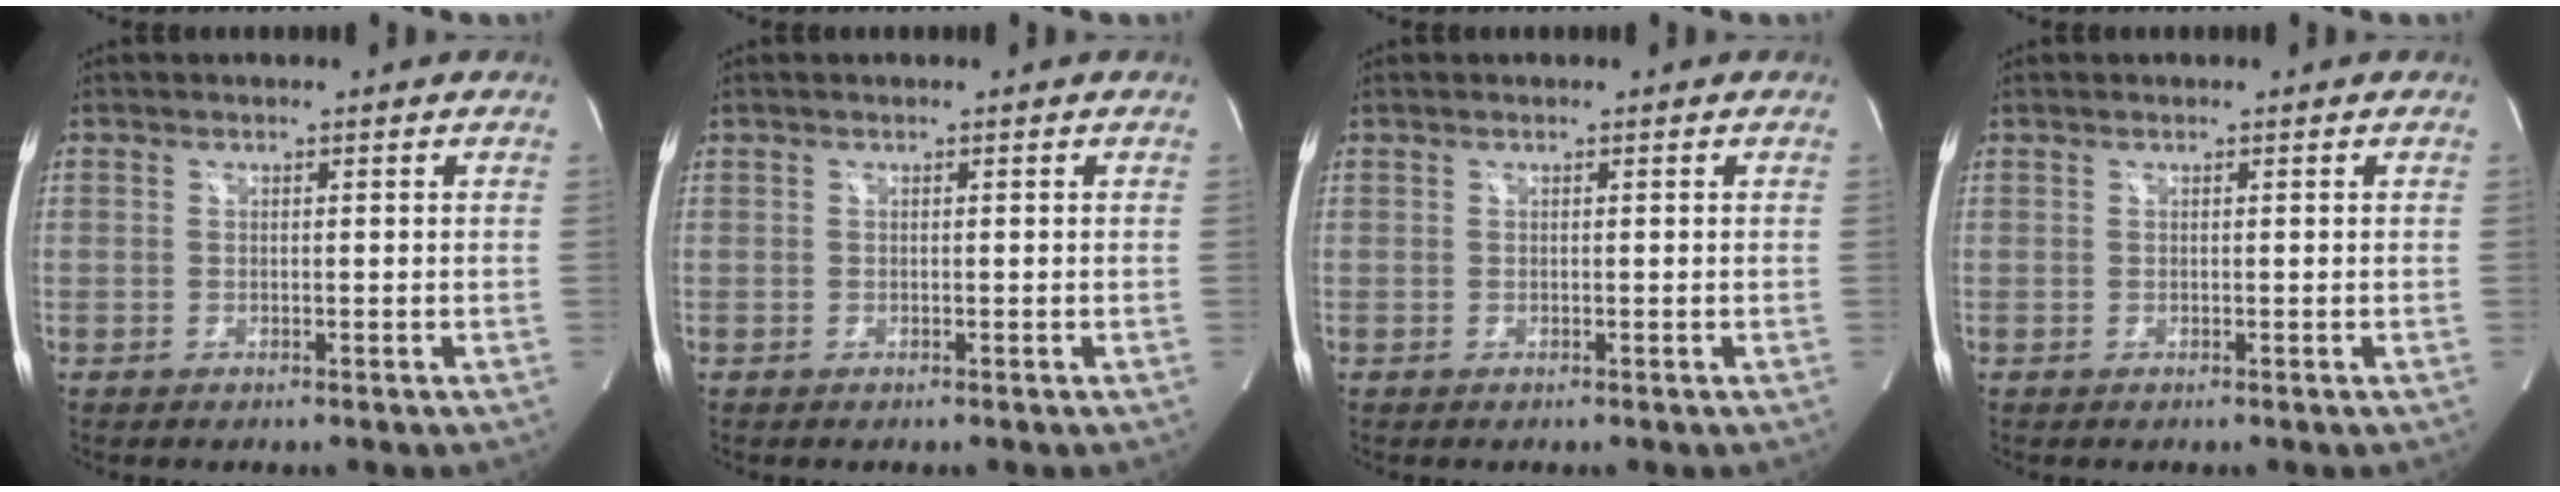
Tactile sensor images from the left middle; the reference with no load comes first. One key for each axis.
{"total": 0.0}
{"total": 0.0}
{"total": 0.0}